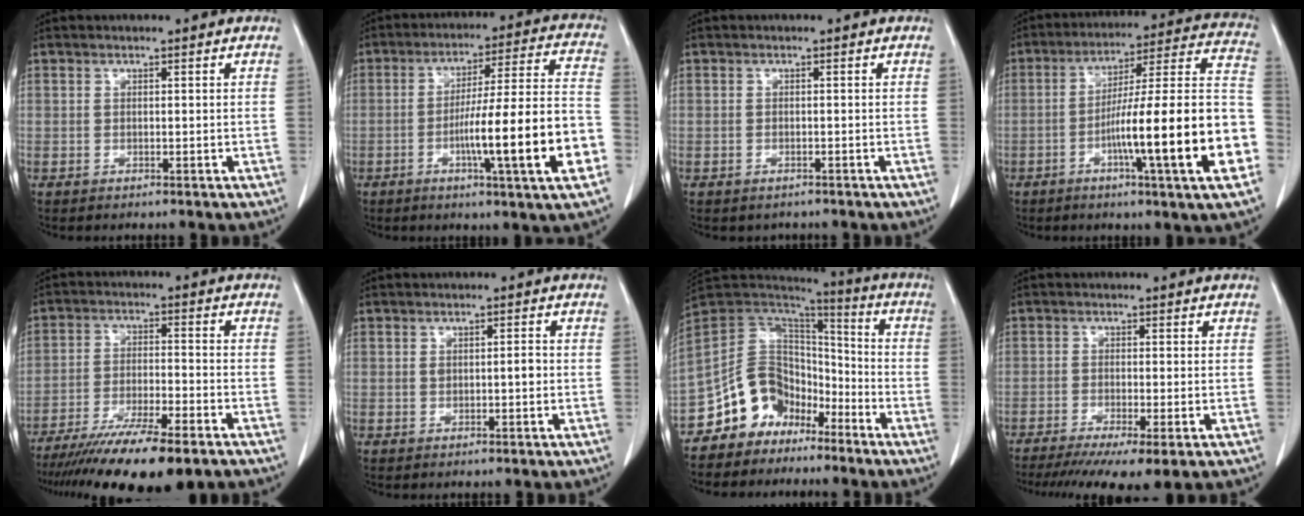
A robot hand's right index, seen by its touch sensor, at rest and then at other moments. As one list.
[{"total": 17.7, "force": [-5.4, -0.1, 16.8], "torque": [-0.237, 0.008, -0.081]}, {"total": 1.3, "force": [-1.0, 0.7, 0.1], "torque": [-0.008, 0.000, -0.012]}, {"total": 22.0, "force": [-6.6, 0.0, 21.0], "torque": [-0.260, 0.009, -0.104]}, {"total": 16.7, "force": [-12.9, 1.8, 10.5], "torque": [-0.170, -0.036, -0.209]}, {"total": 2.0, "force": [0.0, 0.7, 1.9], "torque": [-0.034, 0.006, 0.003]}, {"total": 11.3, "force": [-7.6, 8.1, 2.2], "torque": [-0.041, 0.078, -0.136]}, {"total": 9.8, "force": [-6.7, 1.2, 7.0], "torque": [-0.107, -0.018, -0.108]}]